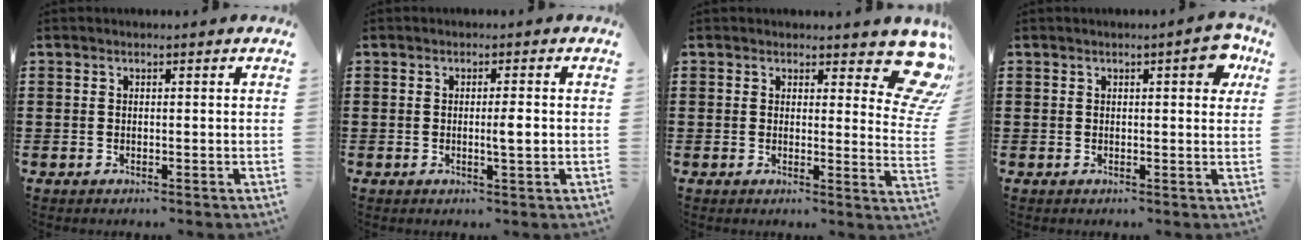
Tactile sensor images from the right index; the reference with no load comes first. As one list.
[{"total": 2.7, "force": [-0.2, 0.3, 2.7], "torque": [-0.047, -0.005, -0.004]}, {"total": 6.9, "force": [5.2, 2.3, 4.0], "torque": [-0.049, -0.030, 0.088]}, {"total": 4.0, "force": [1.3, 1.0, 3.6], "torque": [-0.048, -0.003, 0.016]}]